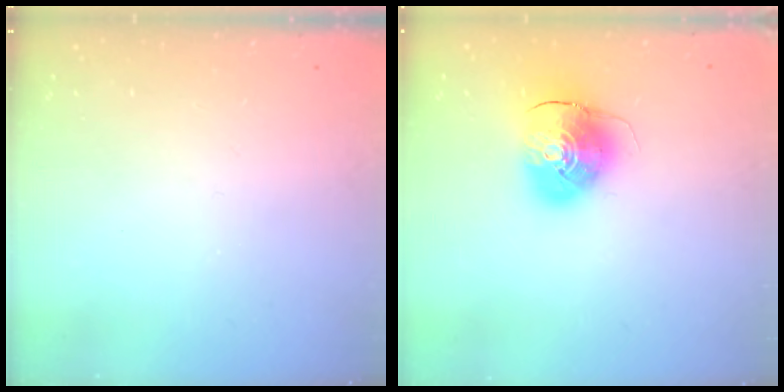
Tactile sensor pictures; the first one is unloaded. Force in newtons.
{"total": 10.0, "press": 9.8, "slide": 1.6}